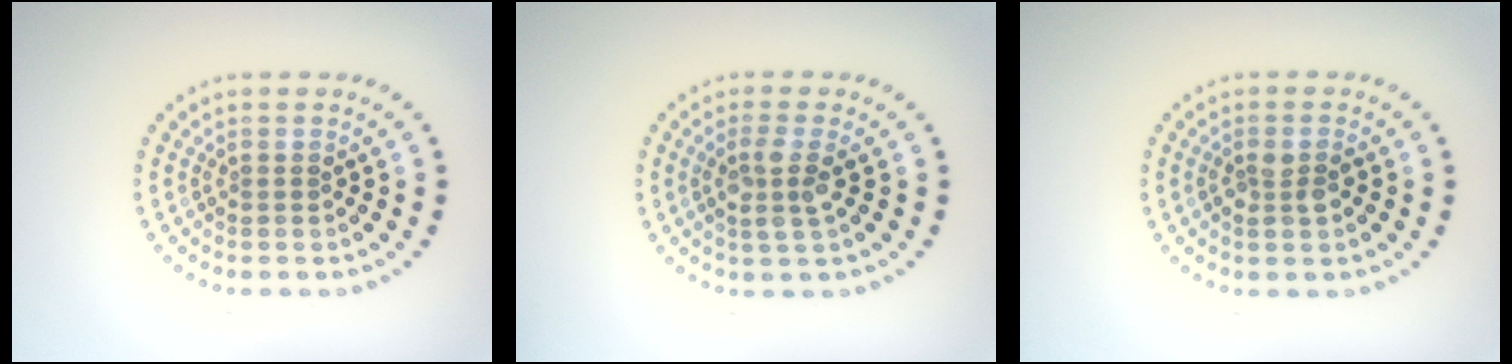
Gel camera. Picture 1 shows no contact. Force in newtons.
{"total": 2.4, "press": 2.1, "slide": 1.2}
{"total": 1.7, "press": 1.7, "slide": 0.3}